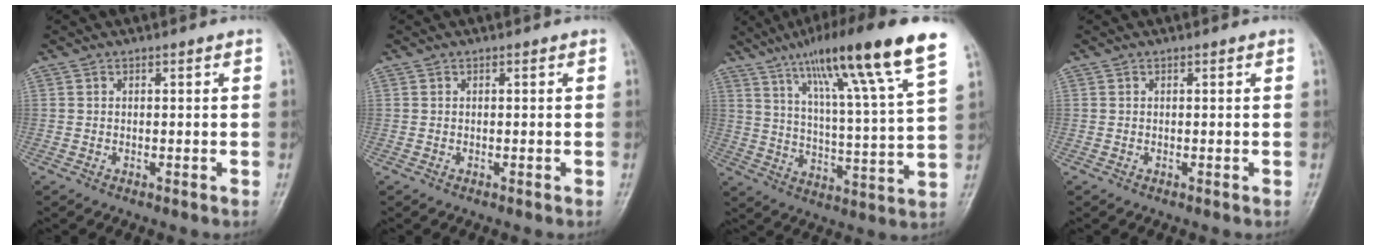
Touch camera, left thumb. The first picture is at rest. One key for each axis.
{"total": 0.0}
{"total": 21.1, "fx": 13.2, "fy": 1.8, "fz": 16.3, "tx": -0.245, "ty": -0.038, "tz": 0.208}
{"total": 0.0}